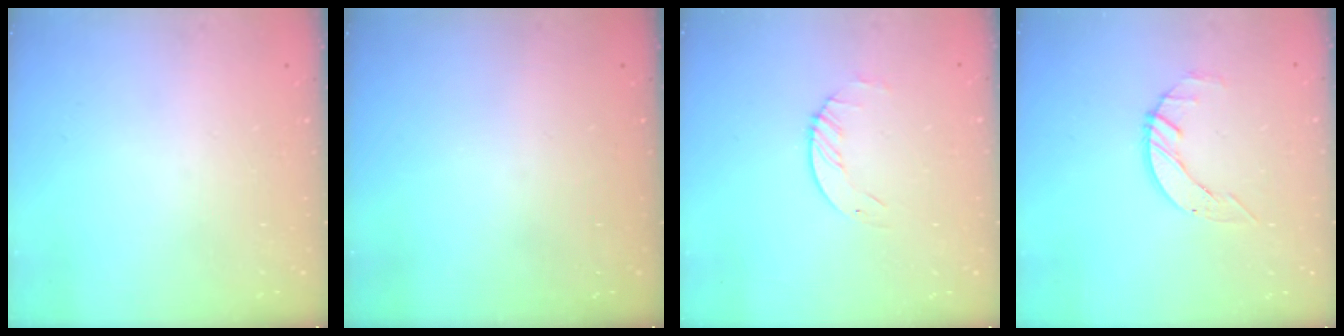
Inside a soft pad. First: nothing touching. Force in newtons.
{"total": 0.0}
{"total": 1.7, "press": 1.7, "slide": 0.2}
{"total": 3.3, "press": 3.3, "slide": 0.4}